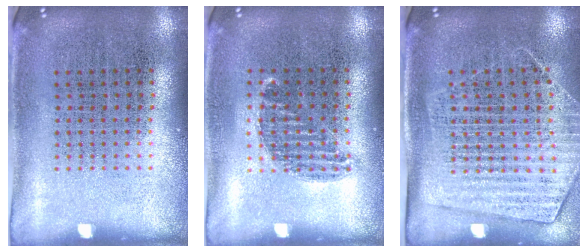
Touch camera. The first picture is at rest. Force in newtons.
{"total": 0.8, "press": 0.6, "slide": 0.4}
{"total": 1.7, "press": 1.5, "slide": 0.8}